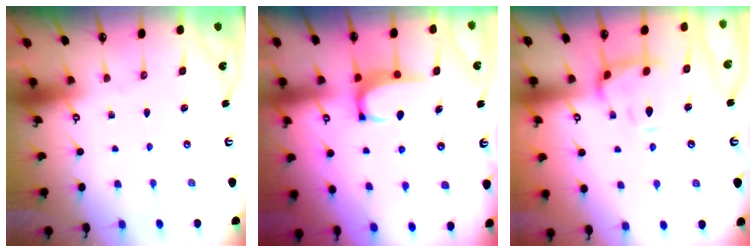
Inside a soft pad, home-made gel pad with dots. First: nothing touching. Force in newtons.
{"total": 2.9, "press": 2.8, "slide": 0.5}
{"total": 4.5, "press": 4.3, "slide": 1.3}